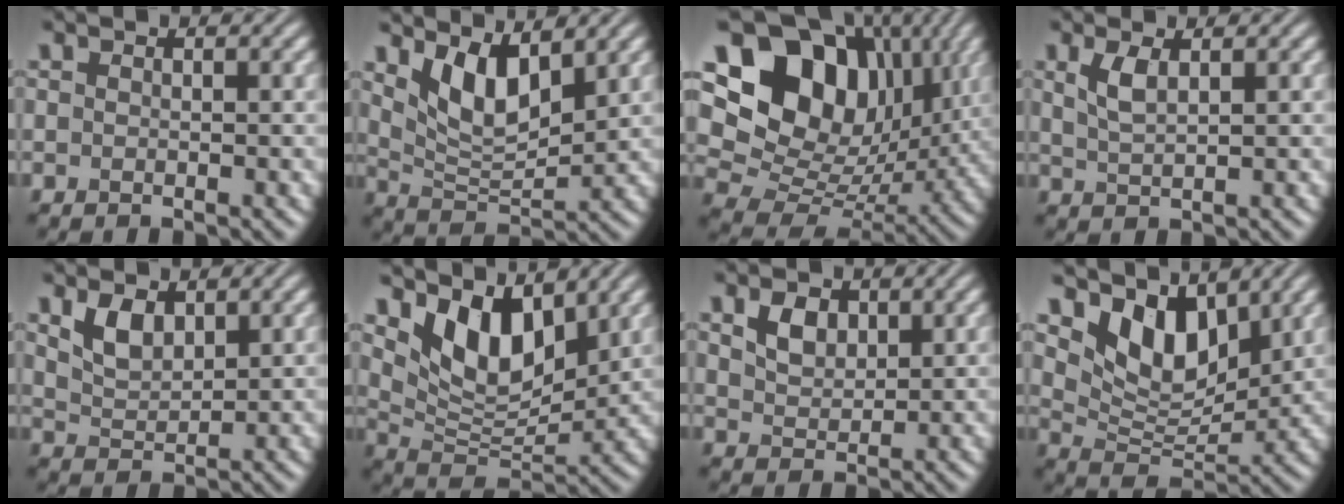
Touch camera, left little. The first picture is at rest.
{"total": 5.6, "force": [2.9, 2.4, 4.1], "torque": [-0.086, -0.014, 0.056]}
{"total": 17.2, "force": [7.3, 12.2, 9.7], "torque": [-0.176, 0.058, 0.123]}
{"total": 2.2, "force": [1.0, 0.8, 1.8], "torque": [-0.041, 0.001, 0.024]}
{"total": 2.9, "force": [1.6, 1.6, 1.8], "torque": [-0.041, -0.002, 0.037]}
{"total": 7.0, "force": [4.1, 3.5, 4.6], "torque": [-0.086, -0.015, 0.072]}
{"total": 2.6, "force": [1.3, 1.7, 1.5], "torque": [-0.032, 0.001, 0.026]}
{"total": 6.8, "force": [4.3, 3.6, 4.0], "torque": [-0.078, -0.013, 0.073]}